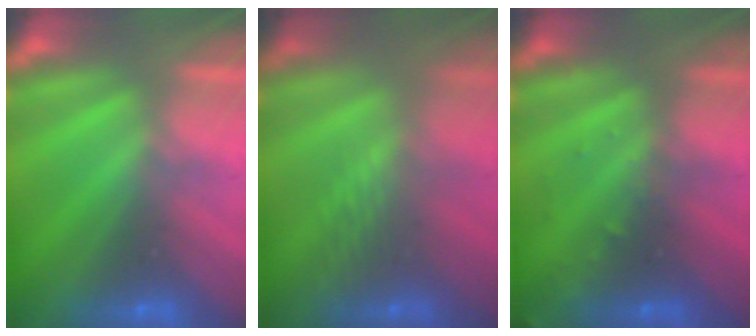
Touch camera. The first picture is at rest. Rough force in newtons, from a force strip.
{"total": 2.4}
{"total": 2.7}